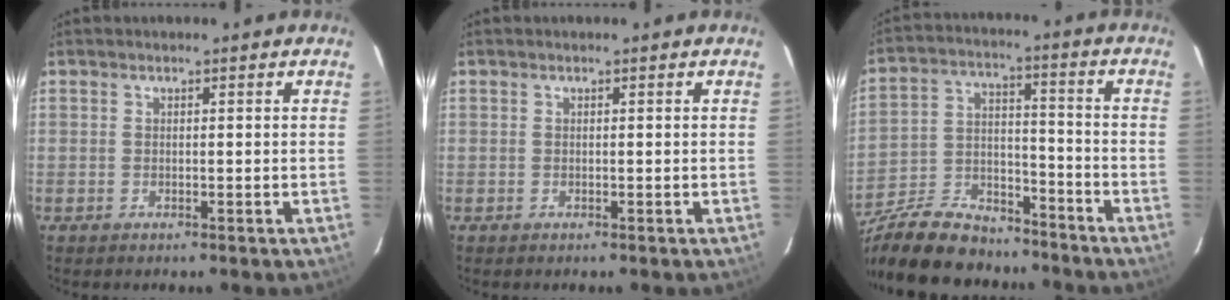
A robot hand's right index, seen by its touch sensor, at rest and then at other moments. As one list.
[{"total": 0.0}, {"total": 22.3, "force": [-18.1, 8.2, 10.0], "torque": [-0.221, 0.001, -0.295]}]